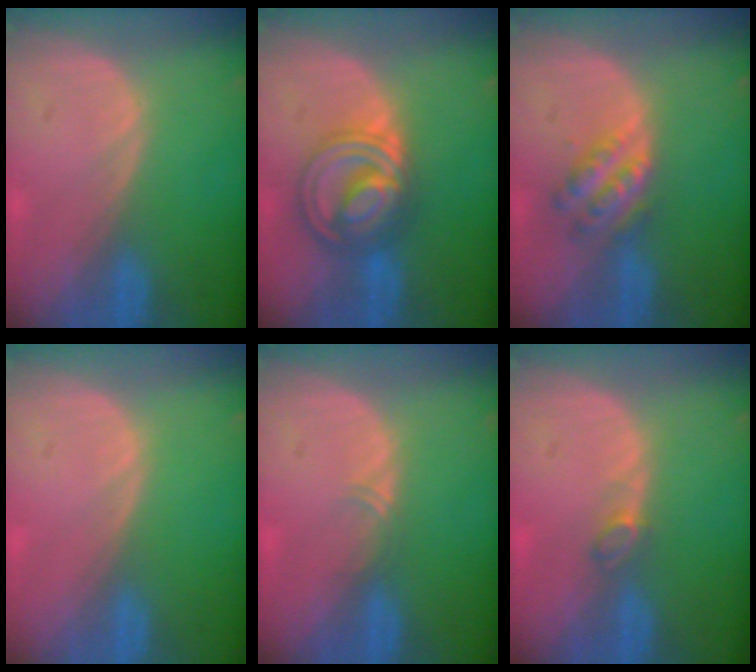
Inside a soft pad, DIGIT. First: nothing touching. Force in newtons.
{"total": 8.0, "press": 8.0, "slide": 0.5}
{"total": 5.4, "press": 4.9, "slide": 2.2}
{"total": 0.0}
{"total": 1.1, "press": 1.0, "slide": 0.6}
{"total": 1.7, "press": 1.7, "slide": 0.4}